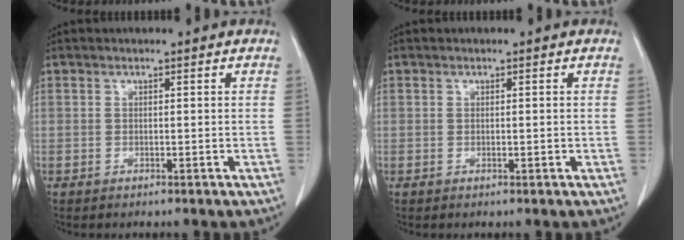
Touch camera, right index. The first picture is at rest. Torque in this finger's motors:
{"motor_torque": [-0.20, 0.20, 0.00, -0.01]}